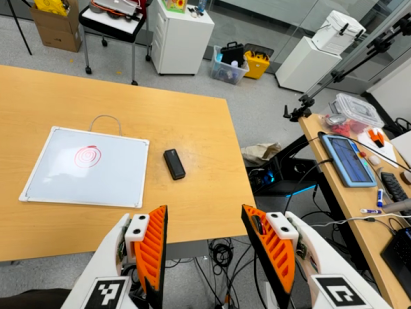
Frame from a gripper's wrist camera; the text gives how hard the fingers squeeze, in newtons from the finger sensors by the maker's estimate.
{"total": 0.0}